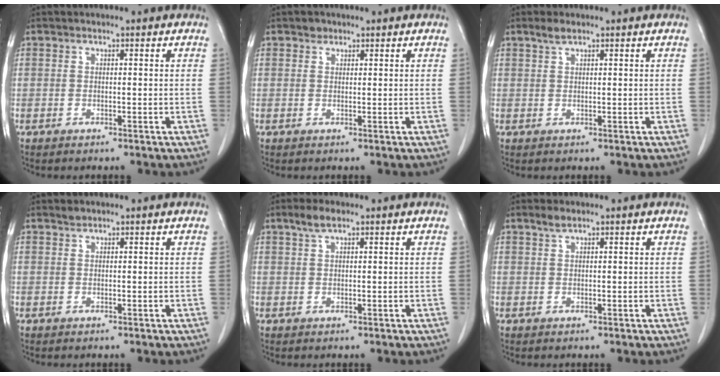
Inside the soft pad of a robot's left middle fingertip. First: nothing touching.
{"total": 1.0, "force": [0.7, 0.7, 0.1], "torque": [0.002, -0.001, 0.009]}
{"total": 1.5, "force": [1.2, 0.3, 0.9], "torque": [-0.023, 0.004, 0.027]}
{"total": 0.7, "force": [0.7, 0.2, 0.1], "torque": [-0.007, 0.000, 0.014]}
{"total": 2.6, "force": [1.8, 0.7, 1.7], "torque": [-0.041, 0.008, 0.038]}
{"total": 1.4, "force": [1.1, 0.3, 0.7], "torque": [-0.019, 0.002, 0.025]}